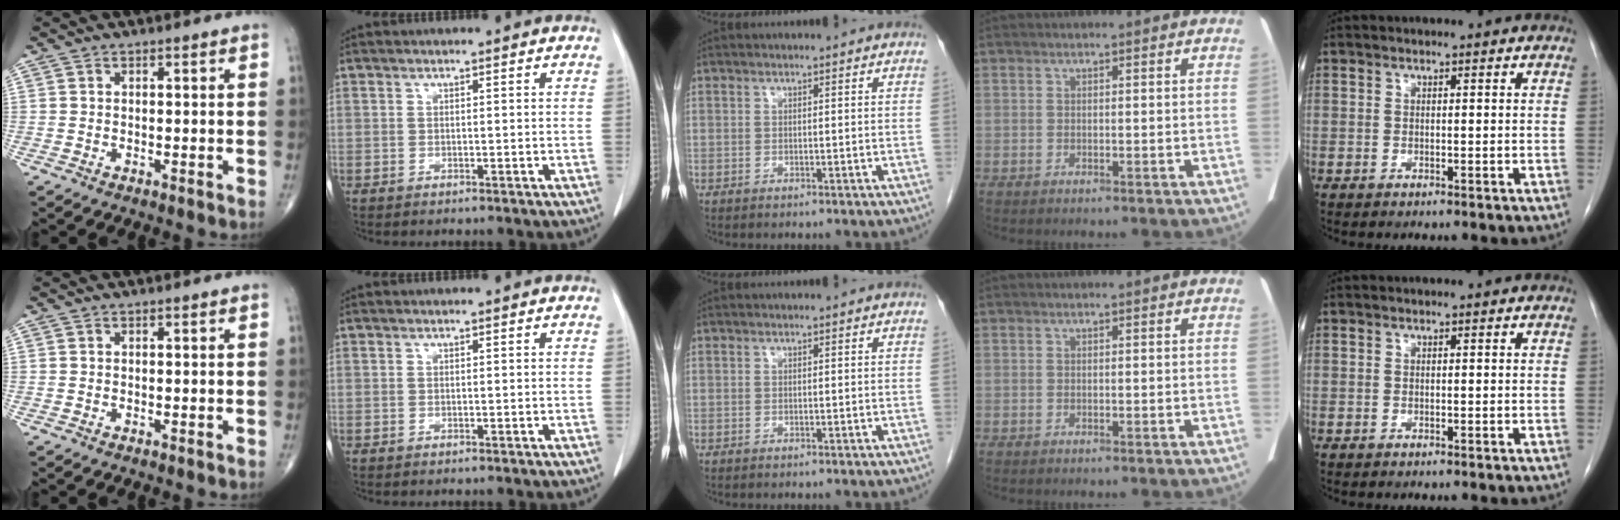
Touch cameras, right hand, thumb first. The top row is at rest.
{}